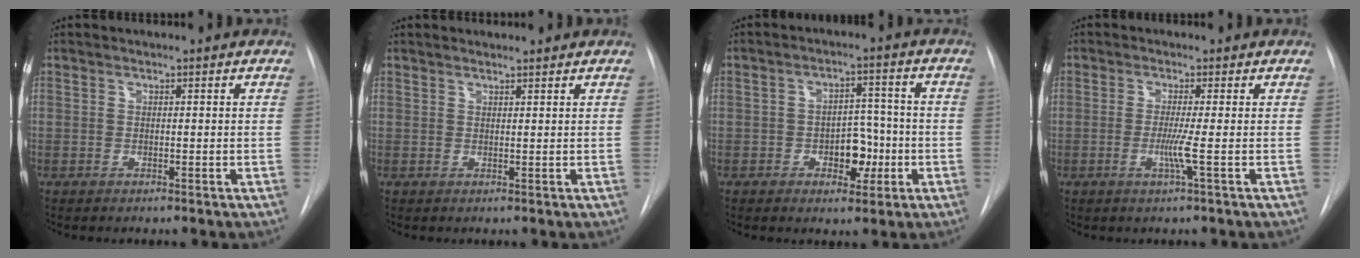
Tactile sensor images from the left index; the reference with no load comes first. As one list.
[{"total": 2.2, "force": [2.1, 0.3, 0.3], "torque": [-0.009, 0.016, 0.033]}, {"total": 5.8, "force": [-1.9, 3.5, 4.2], "torque": [-0.053, 0.014, -0.025]}, {"total": 2.7, "force": [-0.6, -0.9, 2.5], "torque": [-0.051, -0.005, -0.015]}]